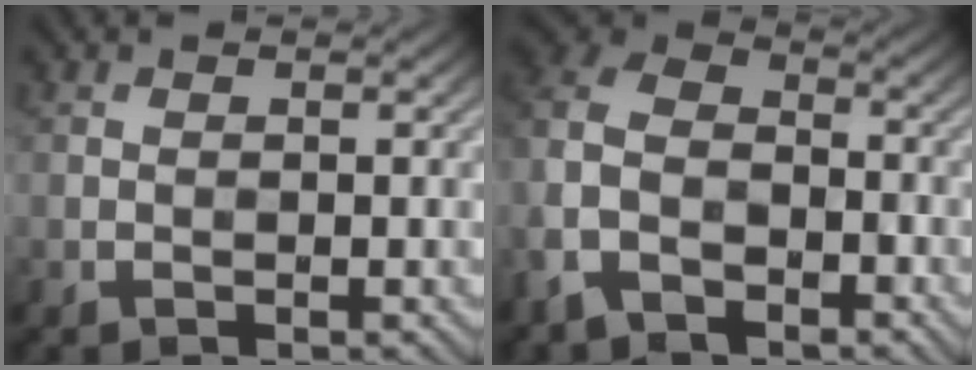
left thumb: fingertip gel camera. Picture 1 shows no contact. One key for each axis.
{"total": 9.9, "fx": -5.2, "fy": 6.5, "fz": 5.4, "tx": -0.145, "ty": -0.025, "tz": -0.111}